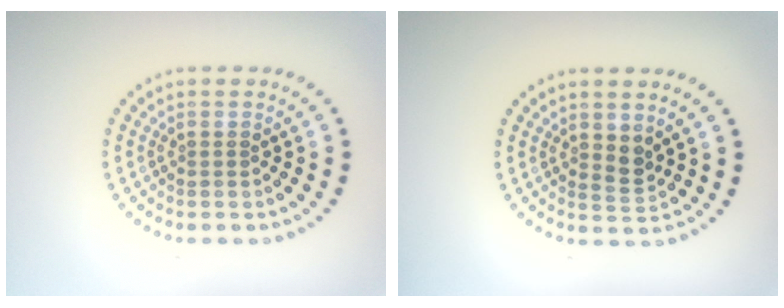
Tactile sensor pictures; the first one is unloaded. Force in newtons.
{"total": 1.4, "press": 1.3, "slide": 0.7}